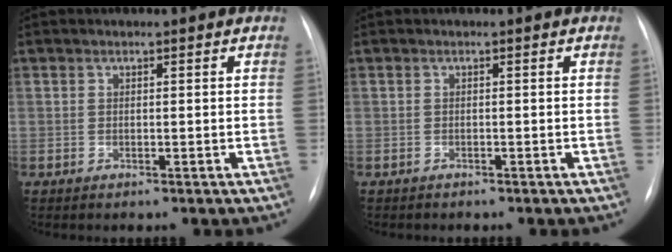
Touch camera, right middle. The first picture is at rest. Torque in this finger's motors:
{"motor_torque": [0.23, -0.20, 0.07, 0.02]}